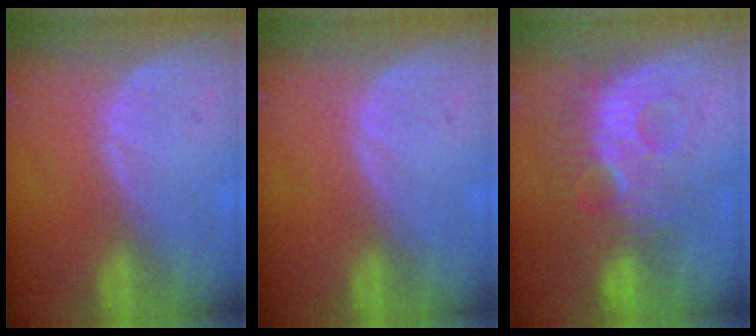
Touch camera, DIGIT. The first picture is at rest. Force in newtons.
{"total": 0.0}
{"total": 9.2, "press": 8.5, "slide": 3.5}